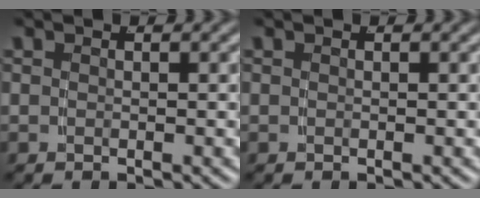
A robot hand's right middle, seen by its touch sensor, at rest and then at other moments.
{"total": 0.0}